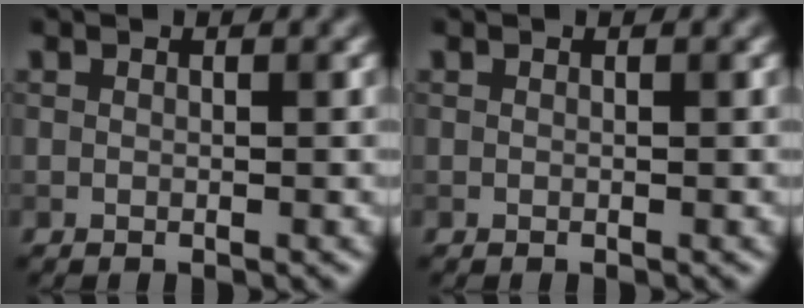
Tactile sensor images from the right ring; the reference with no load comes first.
{"total": 0.0}